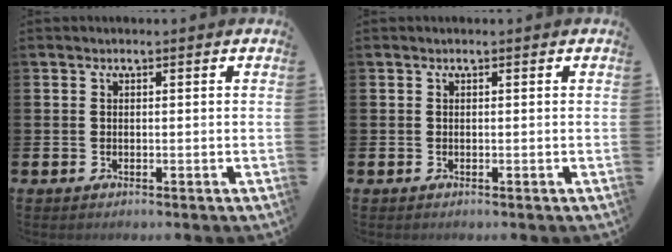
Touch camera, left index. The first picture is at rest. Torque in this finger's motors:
{"motor_torque": [0.00, 0.00, 0.00, 0.00]}